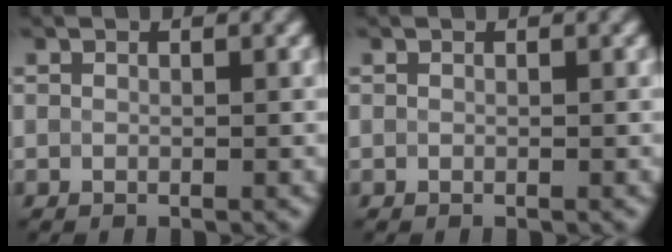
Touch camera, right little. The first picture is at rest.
{"total": 0.0}